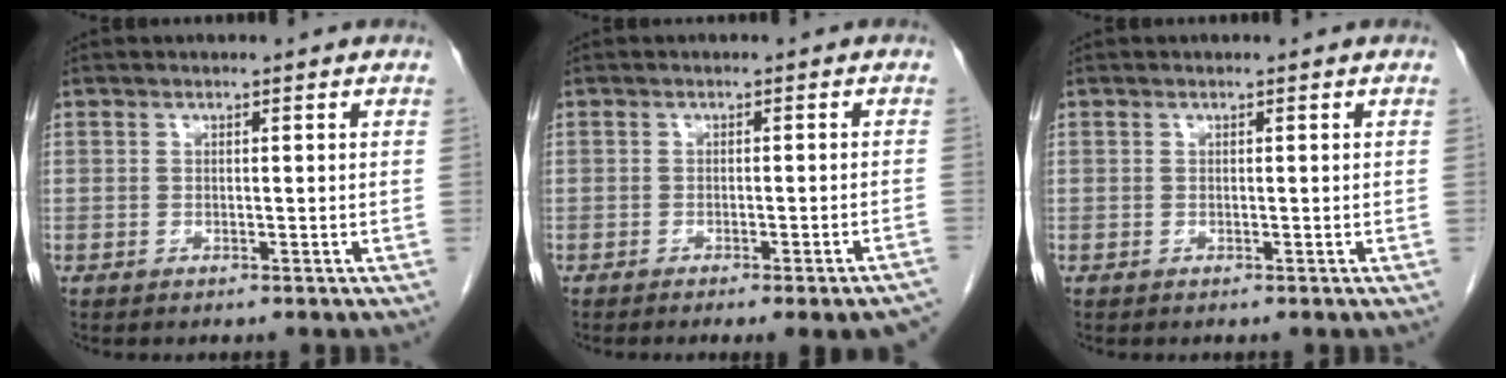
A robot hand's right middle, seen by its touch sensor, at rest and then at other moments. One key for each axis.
{"total": 8.2, "fx": -7.2, "fy": -0.2, "fz": 4.1, "tx": -0.032, "ty": -0.011, "tz": -0.084}
{"total": 0.0}